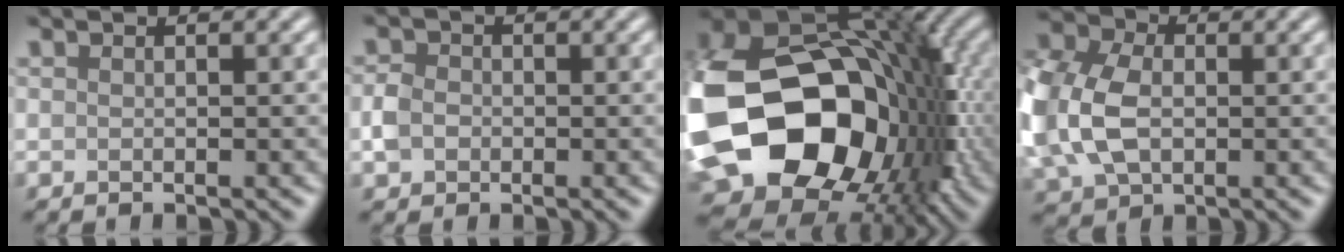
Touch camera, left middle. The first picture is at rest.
{"total": 2.2, "force": [-0.4, 1.9, 1.1], "torque": [-0.021, 0.000, -0.013]}
{"total": 22.2, "force": [-4.8, 16.5, 14.1], "torque": [-0.320, -0.063, -0.051]}
{"total": 12.4, "force": [-0.5, 8.9, 8.6], "torque": [-0.203, -0.002, -0.019]}